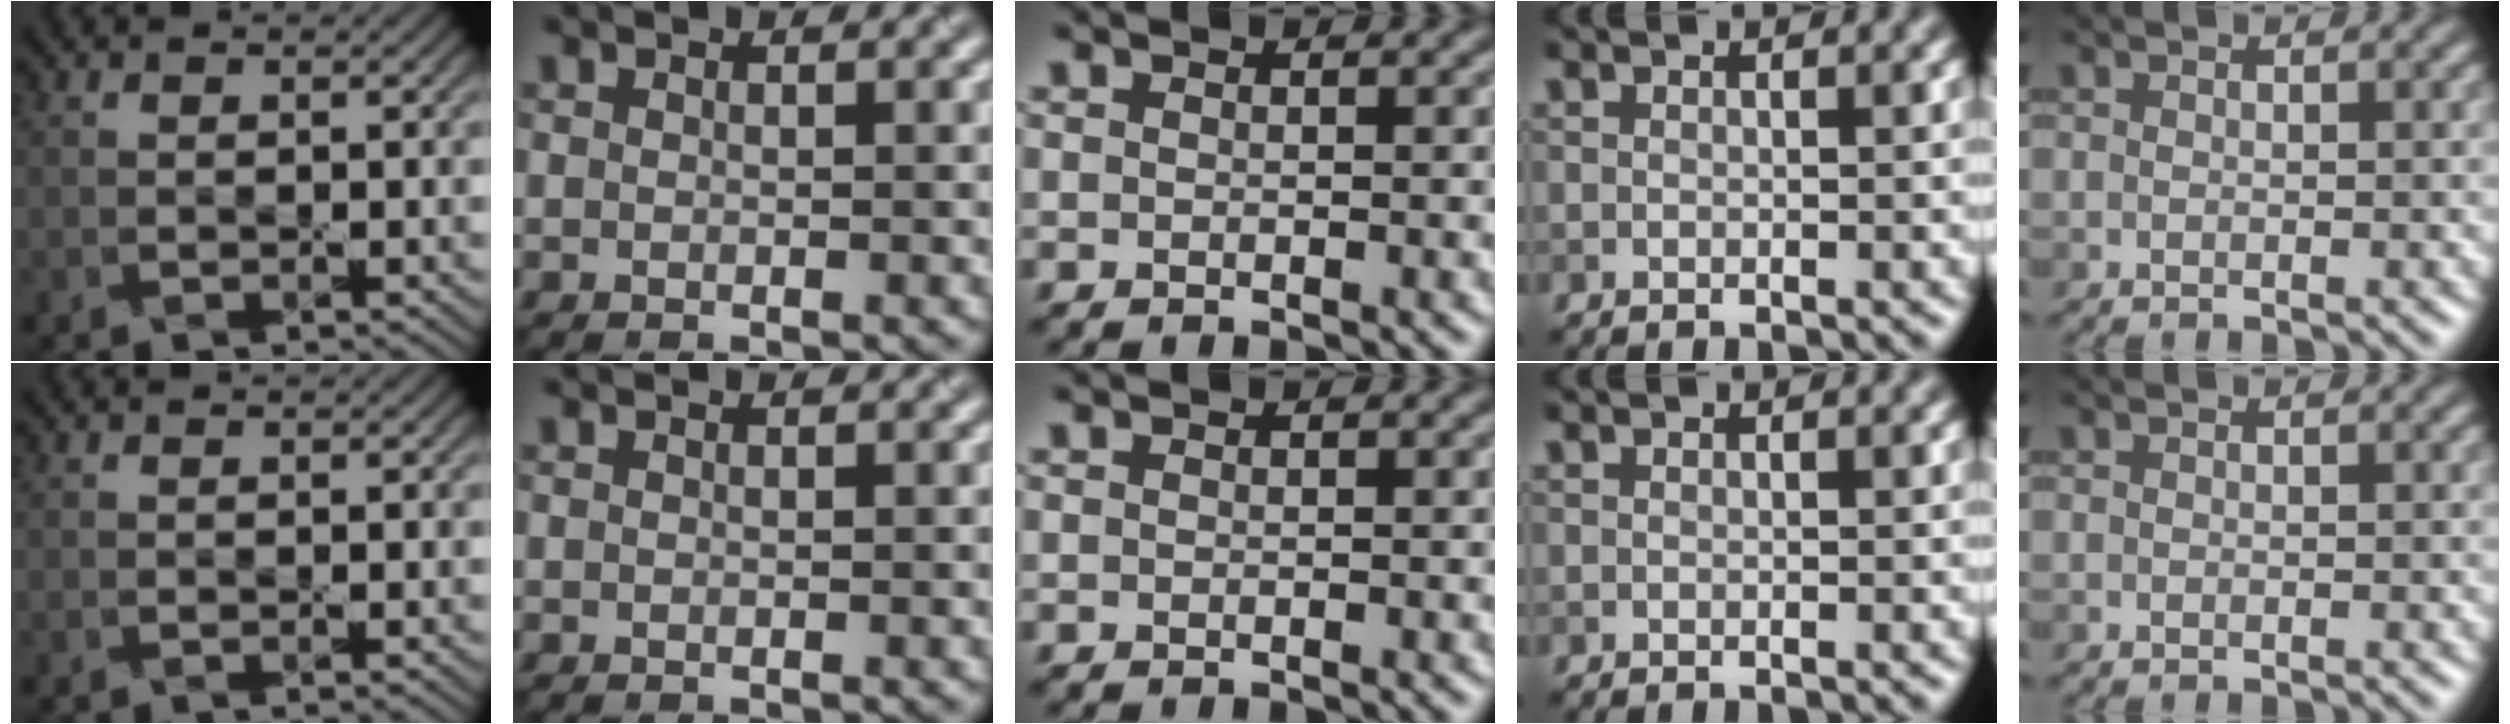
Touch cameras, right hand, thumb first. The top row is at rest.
{}